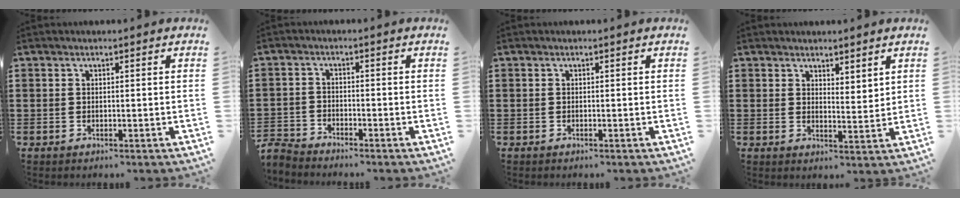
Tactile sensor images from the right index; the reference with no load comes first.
{"total": 2.6, "force": [-2.6, 0.4, -0.1], "torque": [-0.013, -0.003, -0.058]}
{"total": 0.0}
{"total": 2.6, "force": [2.5, 0.7, 0.0], "torque": [-0.008, 0.000, 0.049]}